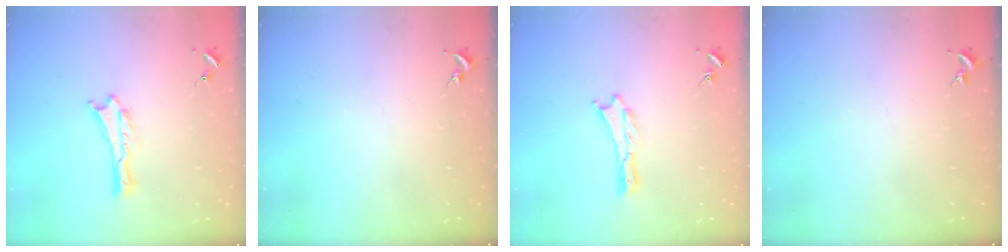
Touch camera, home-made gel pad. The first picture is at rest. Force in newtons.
{"total": 0.0}
{"total": 0.0}
{"total": 0.0}